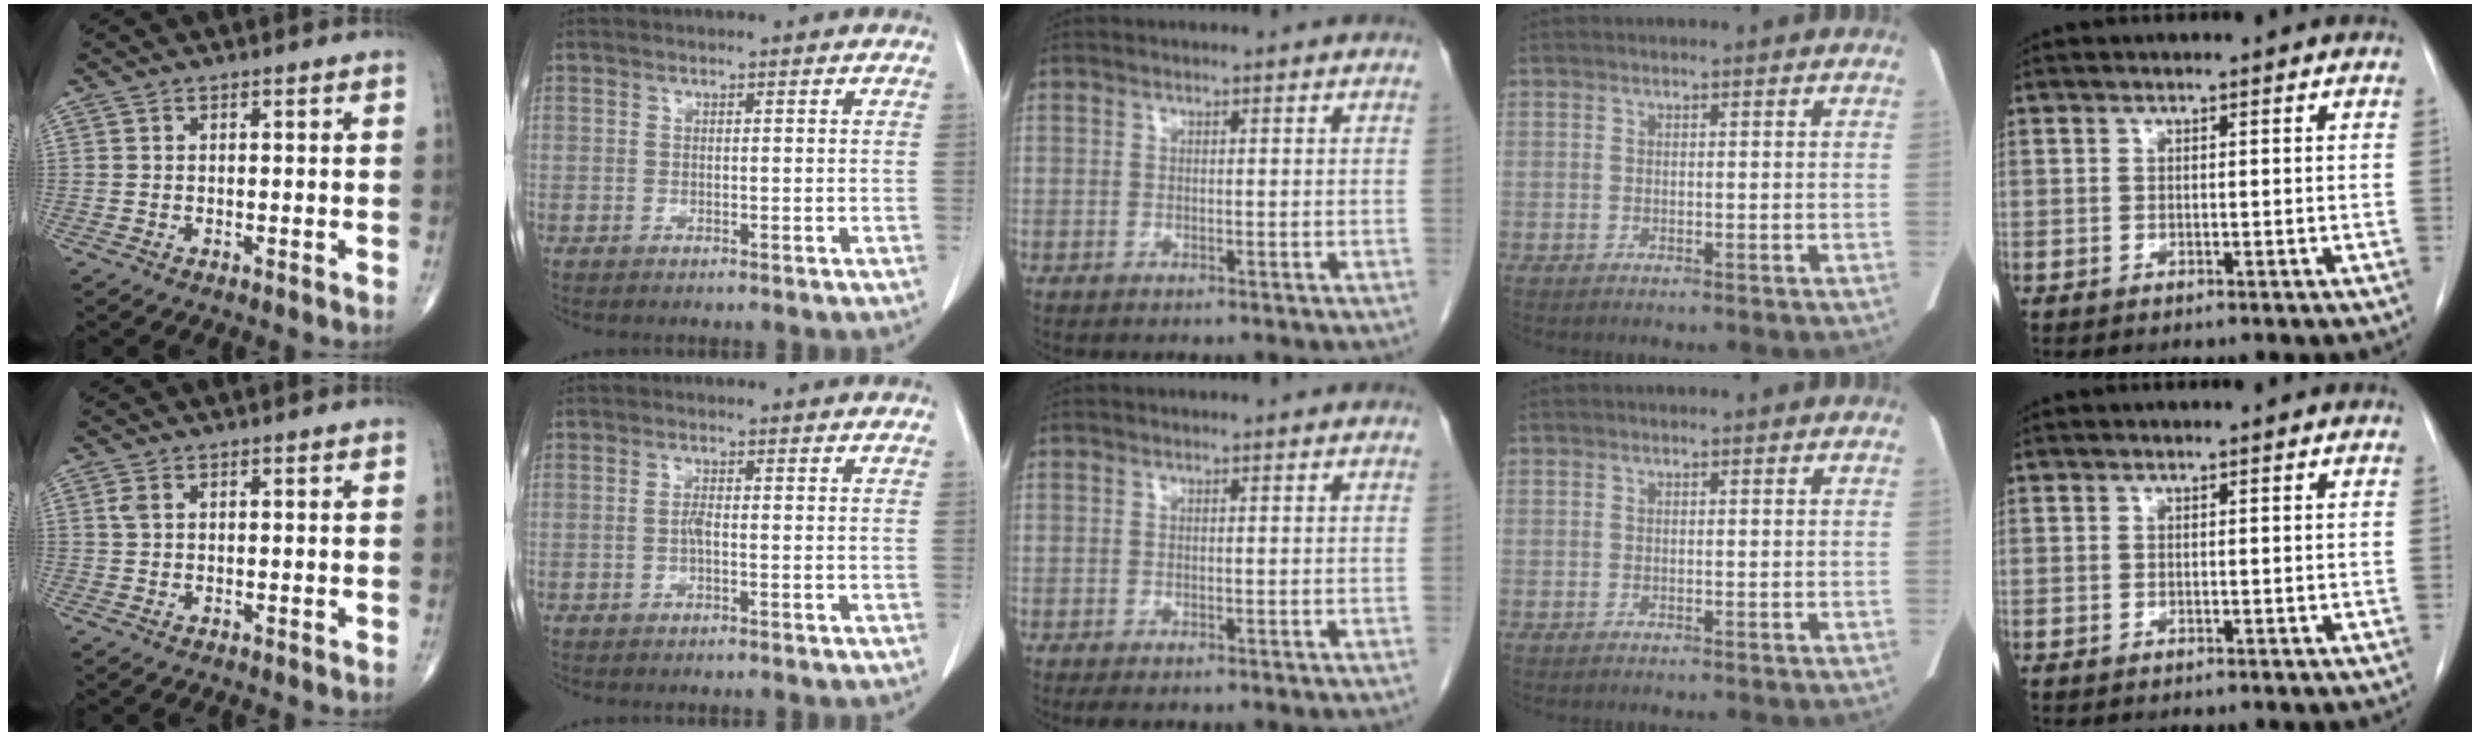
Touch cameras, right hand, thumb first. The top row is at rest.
{"thumb": {"total": 1.4, "force": [0.5, 0.8, 1.0], "torque": [-0.029, 0.008, 0.013]}, "index": {"total": 1.4, "force": [-0.3, 0.3, 1.3], "torque": [-0.028, 0.002, -0.008]}, "middle": {"total": 0.9, "force": [-0.5, 0.5, 0.7], "torque": [-0.013, -0.002, -0.003]}}